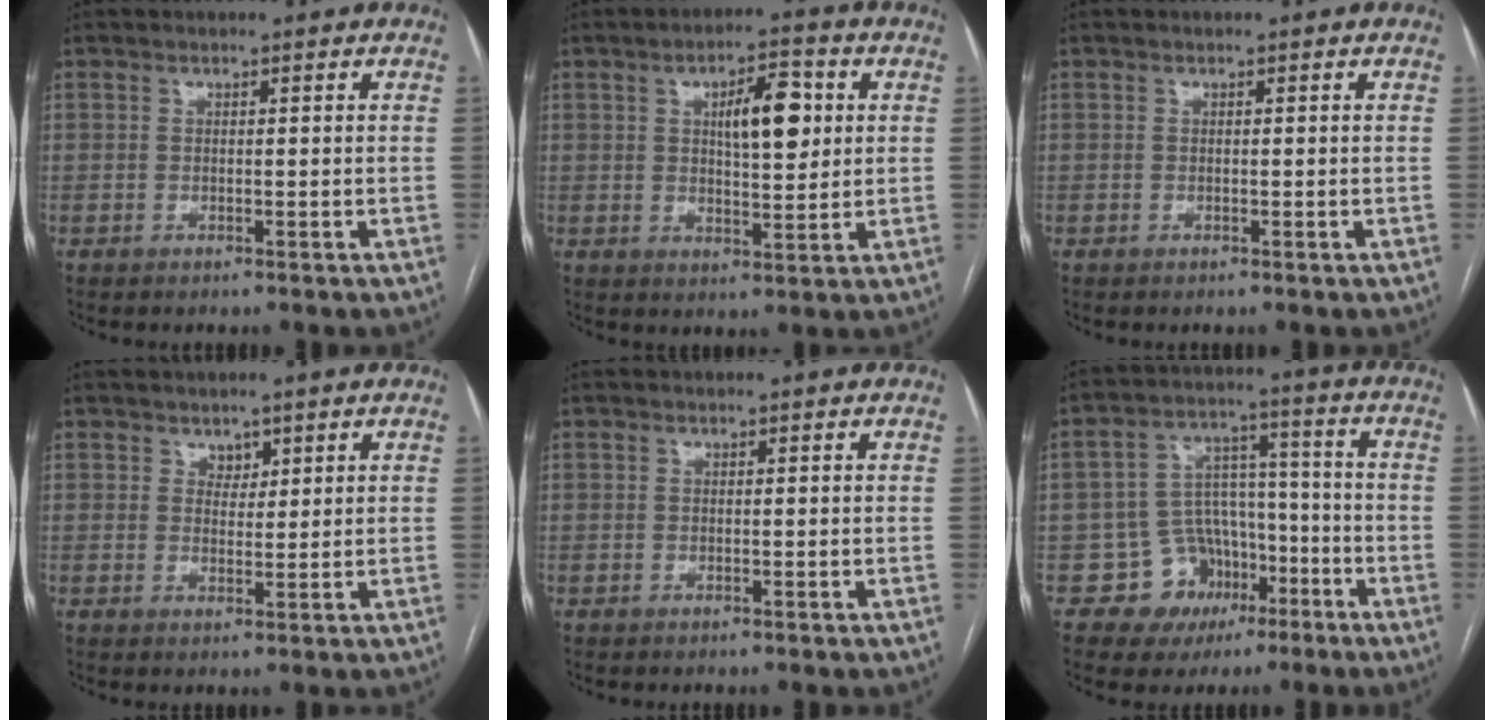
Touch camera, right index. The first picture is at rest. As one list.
[{"total": 8.4, "force": [2.2, 2.8, 7.6], "torque": [-0.119, 0.011, 0.037]}, {"total": 0.0}, {"total": 2.0, "force": [1.4, 1.3, 0.7], "torque": [-0.004, -0.002, 0.023]}, {"total": 0.0}, {"total": 9.6, "force": [-4.7, 8.1, 1.8], "torque": [-0.011, 0.047, -0.063]}]